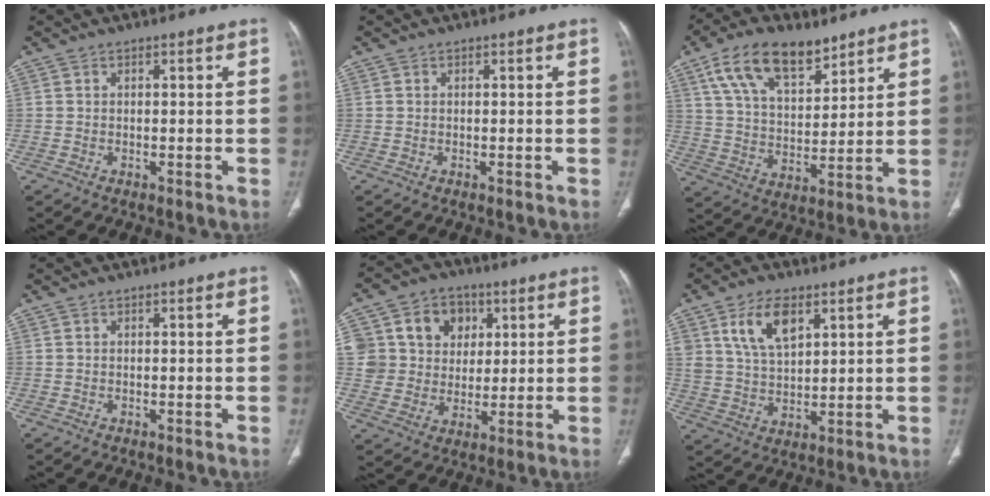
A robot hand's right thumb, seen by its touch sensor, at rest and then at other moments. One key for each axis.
{"total": 0.0}
{"total": 15.7, "fx": 9.6, "fy": 7.9, "fz": 9.5, "tx": -0.140, "ty": -0.034, "tz": 0.177}
{"total": 0.0}
{"total": 13.6, "fx": 4.4, "fy": 12.0, "fz": 4.9, "tx": -0.043, "ty": 0.011, "tz": 0.081}
{"total": 9.9, "fx": 4.8, "fy": 5.3, "fz": 6.8, "tx": -0.111, "ty": -0.018, "tz": 0.098}